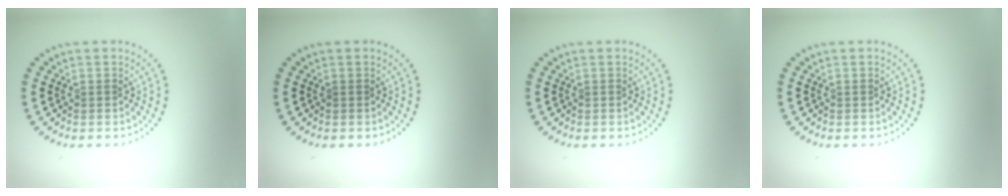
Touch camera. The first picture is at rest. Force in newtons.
{"total": 0.0}
{"total": 0.0}
{"total": 0.0}